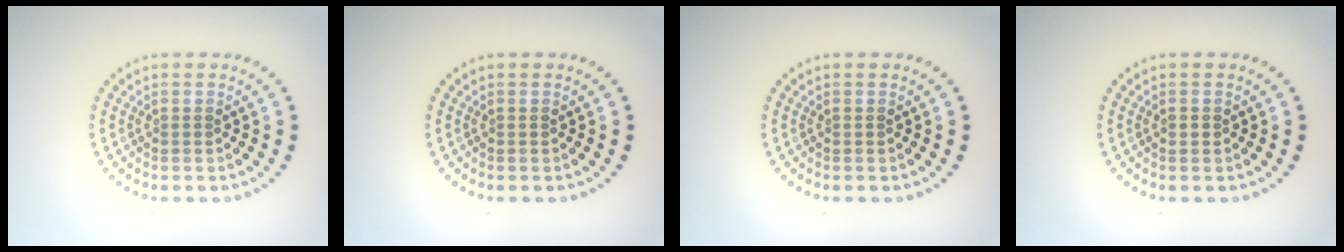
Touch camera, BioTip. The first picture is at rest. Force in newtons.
{"total": 0.0}
{"total": 0.0}
{"total": 0.8, "press": 0.8, "slide": 0.1}